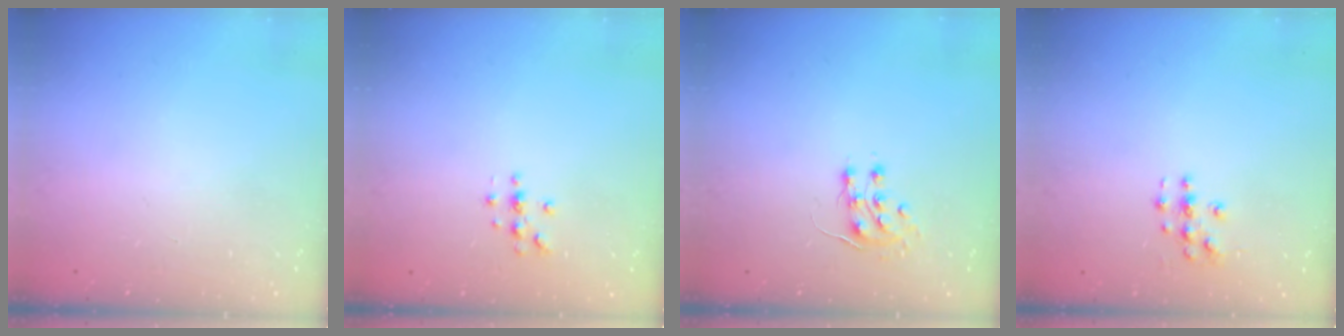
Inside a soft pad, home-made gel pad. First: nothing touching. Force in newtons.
{"total": 3.4, "press": 3.4, "slide": 0.4}
{"total": 7.4, "press": 7.4, "slide": 0.7}
{"total": 3.4, "press": 3.4, "slide": 0.2}